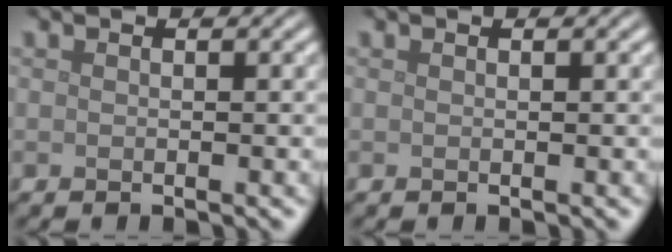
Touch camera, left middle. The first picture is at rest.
{"total": 0.0}